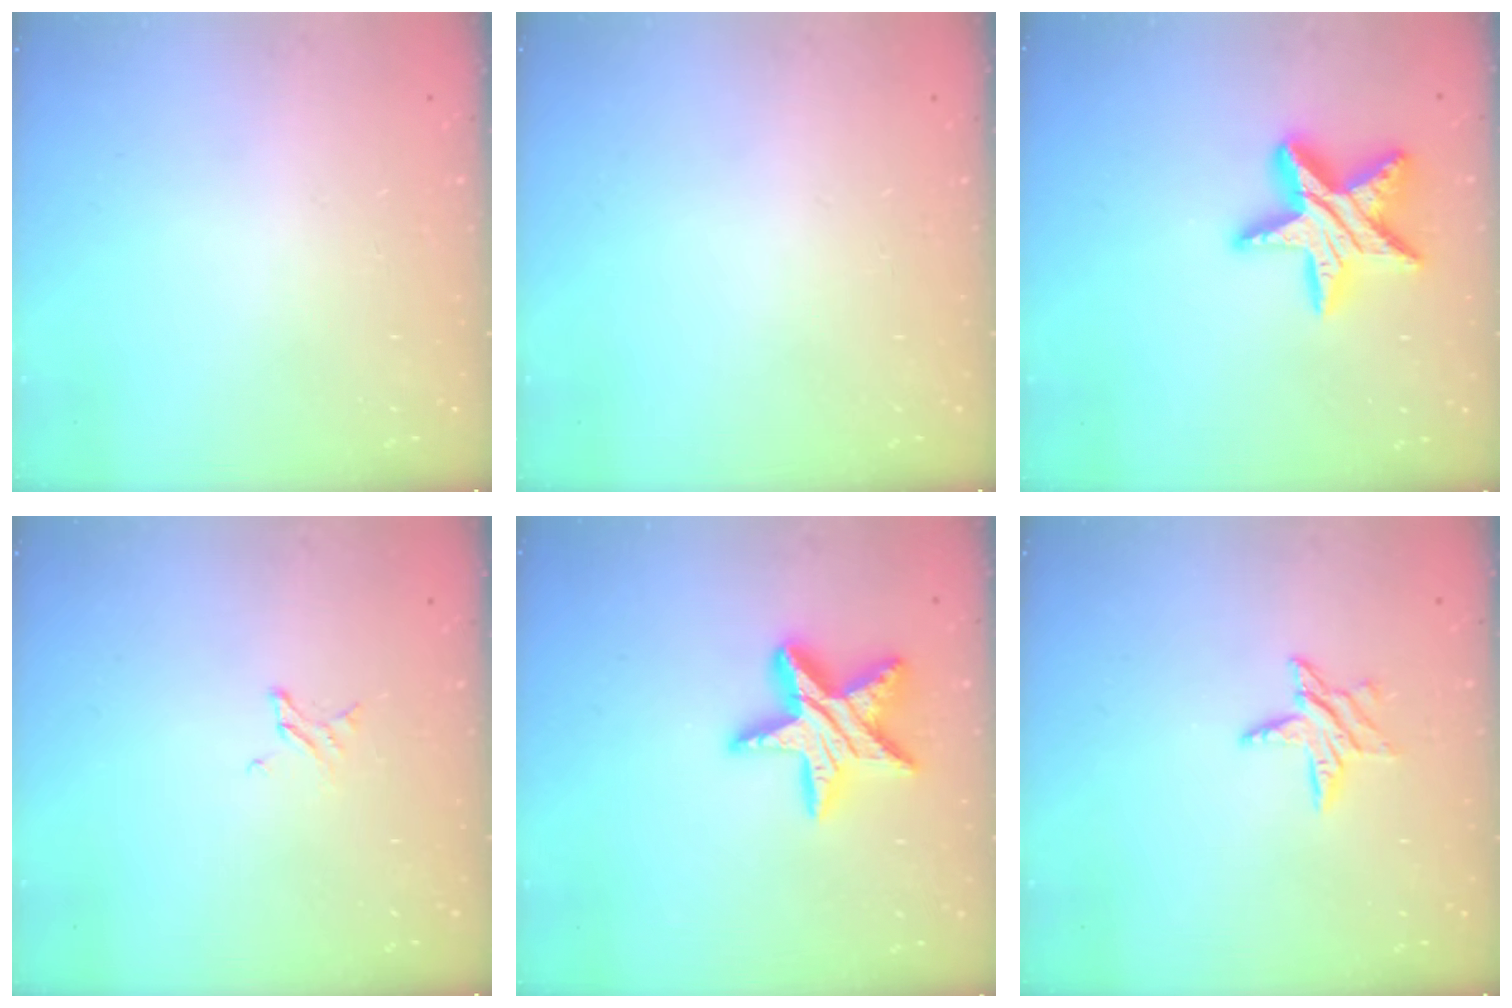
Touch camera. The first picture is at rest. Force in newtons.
{"total": 0.0}
{"total": 16.3, "press": 16.3, "slide": 0.9}
{"total": 1.6, "press": 1.6, "slide": 0.2}
{"total": 15.3, "press": 15.3, "slide": 0.6}
{"total": 6.8, "press": 6.8, "slide": 0.2}